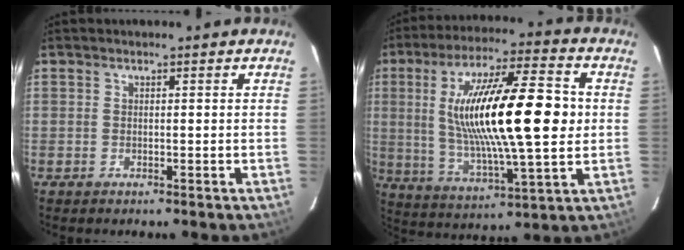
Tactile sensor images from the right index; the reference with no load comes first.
{"total": 22.8, "force": [2.3, 4.7, 22.2], "torque": [-0.398, 0.007, 0.050]}